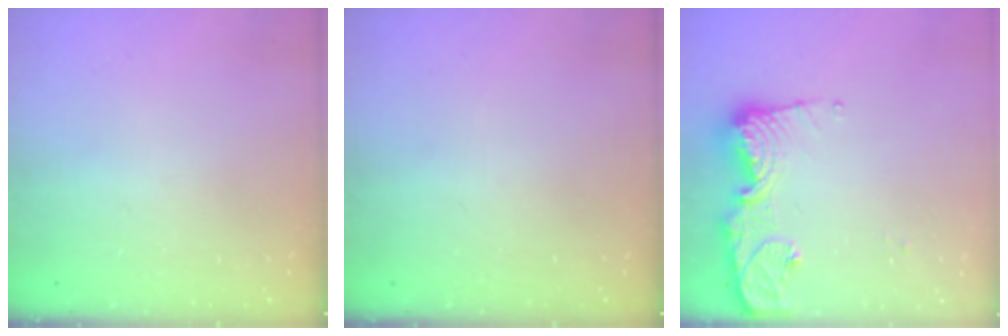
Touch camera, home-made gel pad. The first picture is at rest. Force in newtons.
{"total": 0.0}
{"total": 13.5, "press": 13.4, "slide": 1.3}